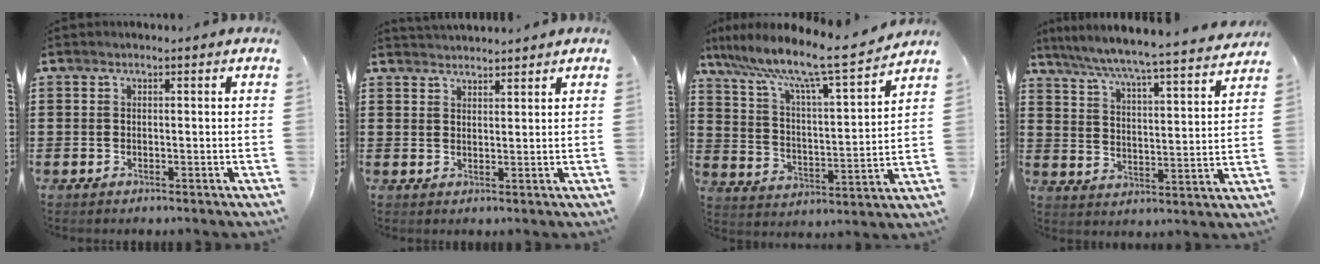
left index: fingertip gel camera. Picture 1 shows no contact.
{"total": 2.0, "force": [2.0, -0.1, -0.1], "torque": [-0.003, 0.001, 0.039]}
{"total": 9.4, "force": [8.0, -0.2, 4.9], "torque": [-0.127, -0.059, 0.128]}
{"total": 5.6, "force": [5.2, -0.8, 1.9], "torque": [-0.062, -0.043, 0.081]}